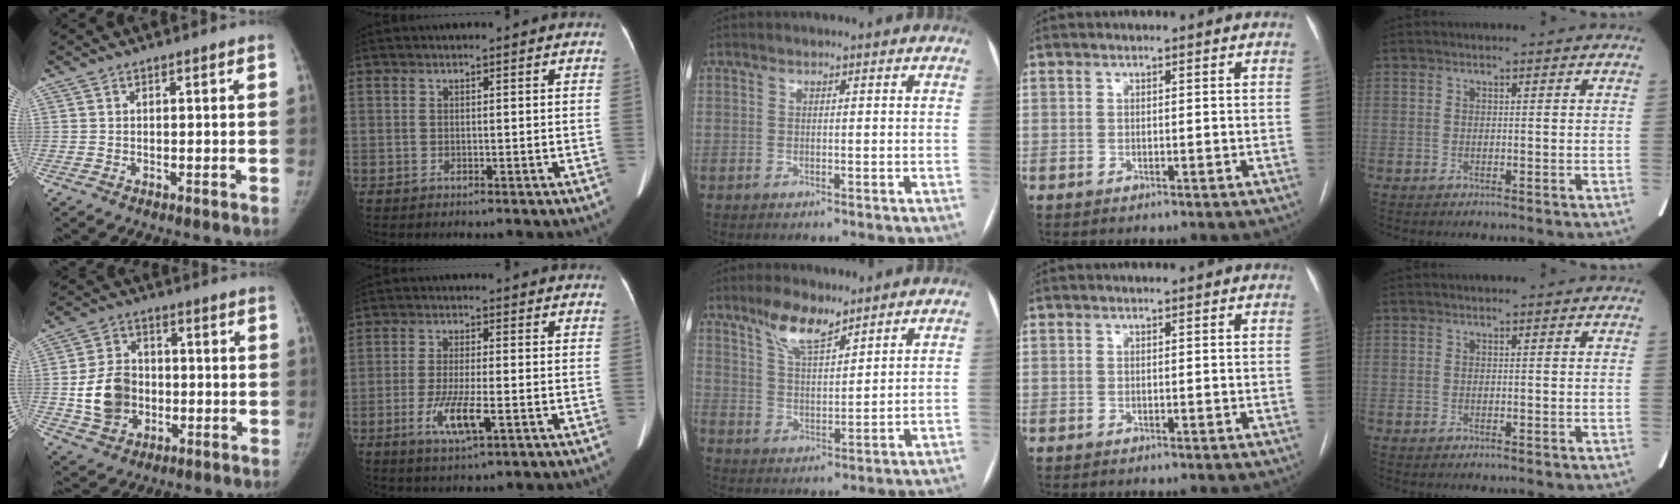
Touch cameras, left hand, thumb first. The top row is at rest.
{"thumb": {"total": 11.0, "force": [-1.5, 9.0, 6.3], "torque": [-0.094, 0.014, -0.024]}, "index": {"total": 6.3, "force": [-2.3, 1.0, 5.8], "torque": [-0.119, -0.013, -0.040]}, "middle": {"total": 7.1, "force": [5.5, 1.7, 4.2], "torque": [-0.087, 0.002, 0.105]}}